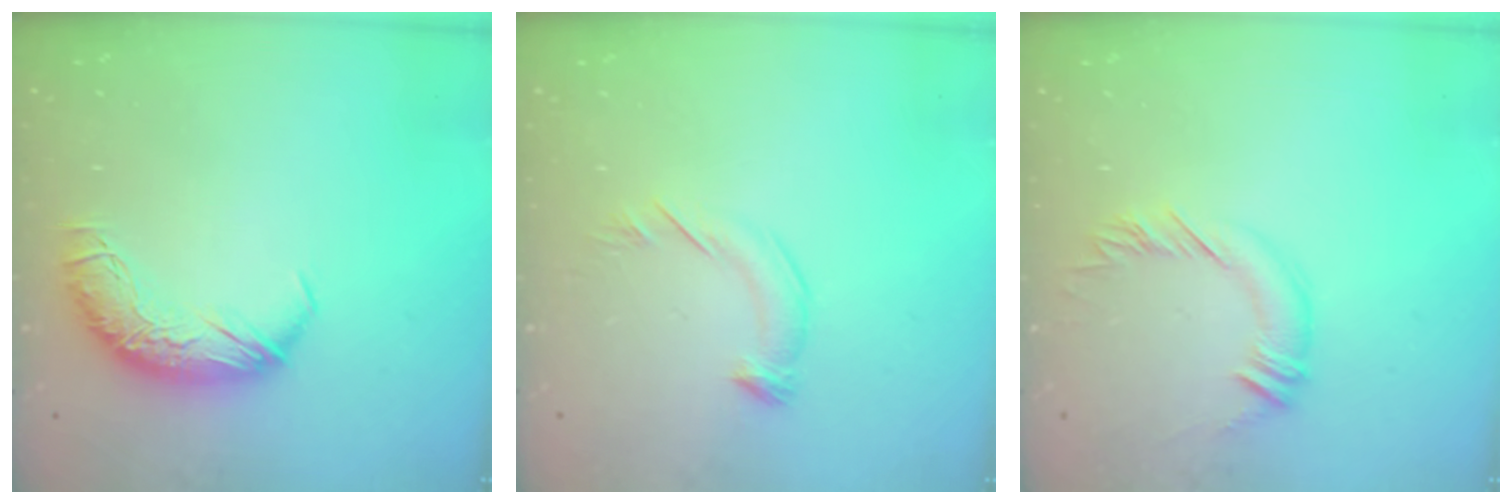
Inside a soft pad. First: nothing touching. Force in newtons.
{"total": 4.6, "press": 4.6, "slide": 0.5}
{"total": 2.8, "press": 2.8, "slide": 0.2}